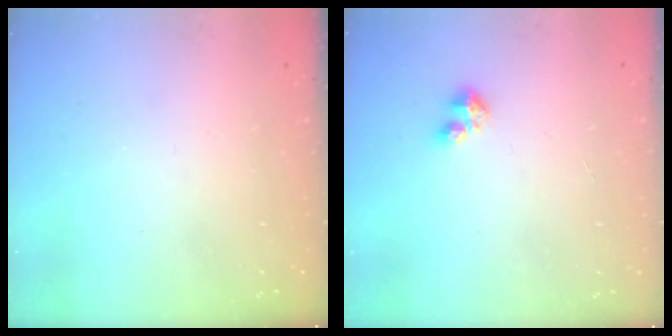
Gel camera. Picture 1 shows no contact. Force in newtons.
{"total": 2.7, "press": 2.7, "slide": 0.3}